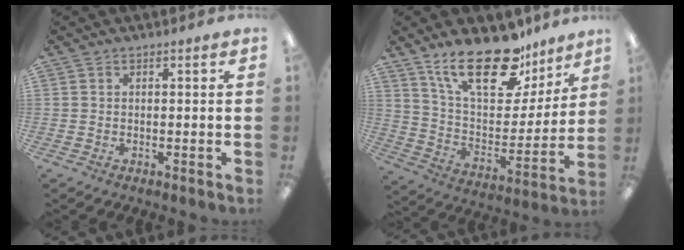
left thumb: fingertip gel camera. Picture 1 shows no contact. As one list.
[{"total": 23.1, "force": [15.8, 10.0, 13.6], "torque": [-0.218, -0.094, 0.275]}]